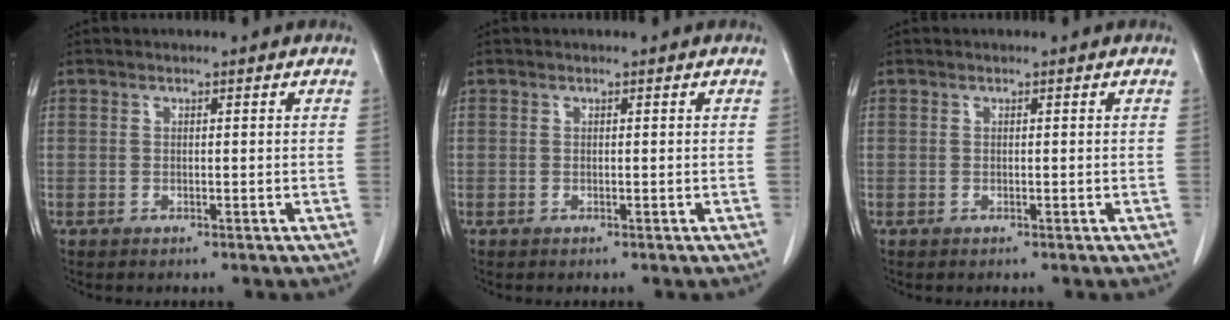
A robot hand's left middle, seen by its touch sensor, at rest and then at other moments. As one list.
[{"total": 0.0}, {"total": 0.0}]